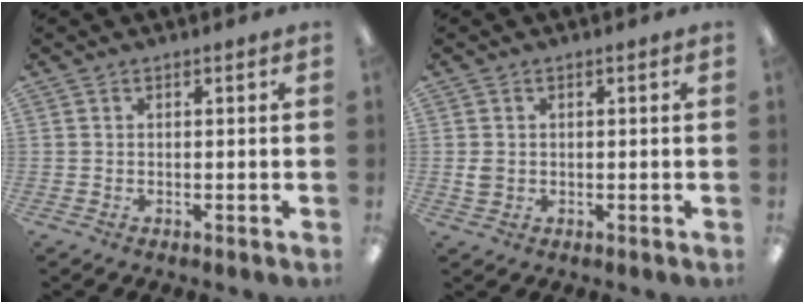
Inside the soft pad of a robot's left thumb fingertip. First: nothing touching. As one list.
[{"total": 2.2, "force": [0.1, 1.8, 1.3], "torque": [-0.016, 0.001, 0.001]}]